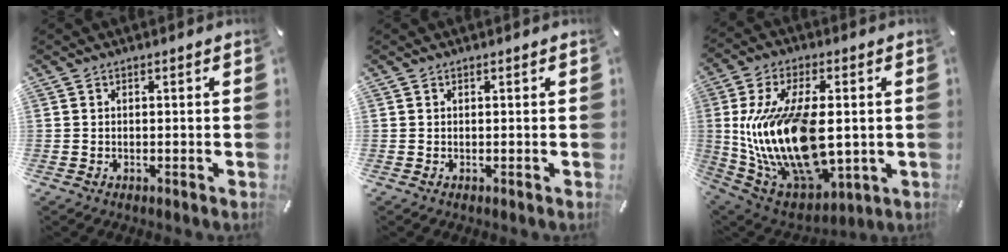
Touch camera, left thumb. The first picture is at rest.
{"total": 0.0}
{"total": 22.7, "force": [0.9, 12.7, 18.8], "torque": [-0.405, -0.017, 0.026]}